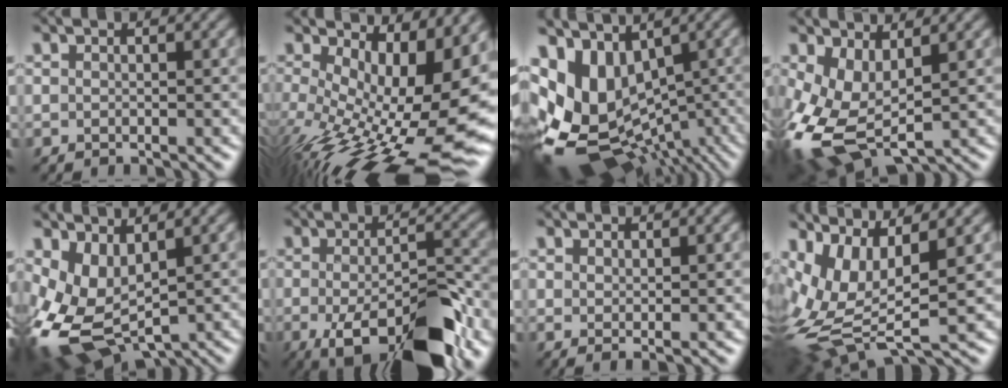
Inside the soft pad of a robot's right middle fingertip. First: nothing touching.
{"total": 16.8, "force": [-2.1, 6.7, 15.2], "torque": [-0.232, -0.025, -0.003]}
{"total": 11.5, "force": [-1.0, 8.4, 7.7], "torque": [-0.156, -0.012, 0.024]}
{"total": 7.9, "force": [-1.7, 4.5, 6.3], "torque": [-0.164, -0.012, -0.014]}
{"total": 6.5, "force": [-0.9, 3.9, 5.1], "torque": [-0.128, 0.002, -0.009]}
{"total": 10.4, "force": [-4.8, 3.2, 8.6], "torque": [-0.148, -0.006, -0.068]}
{"total": 0.8, "force": [0.6, -0.1, 0.4], "torque": [-0.009, 0.008, 0.018]}
{"total": 9.1, "force": [1.0, 3.9, 8.1], "torque": [-0.201, -0.003, 0.041]}